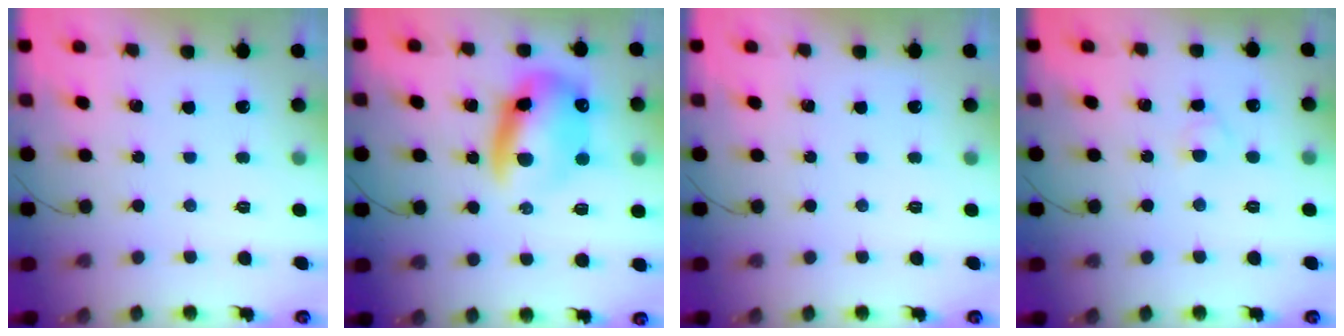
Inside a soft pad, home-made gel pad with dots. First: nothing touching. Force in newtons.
{"total": 13.0, "press": 12.7, "slide": 2.8}
{"total": 0.0}
{"total": 2.6, "press": 2.4, "slide": 1.1}